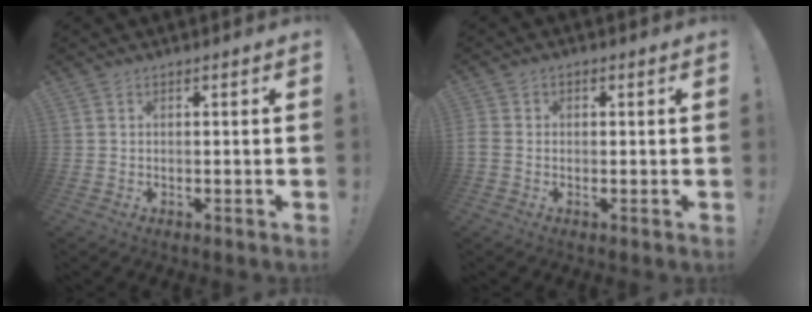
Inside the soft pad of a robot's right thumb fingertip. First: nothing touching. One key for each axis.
{"total": 2.9, "fx": -0.6, "fy": 2.3, "fz": 1.6, "tx": -0.027, "ty": 0.002, "tz": -0.012}